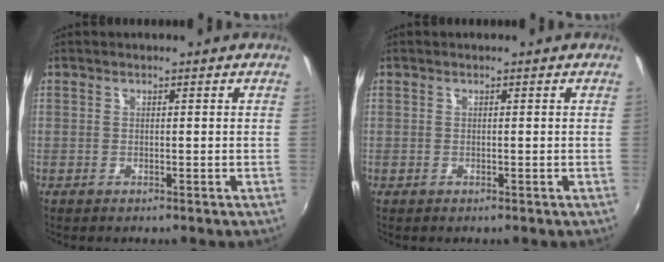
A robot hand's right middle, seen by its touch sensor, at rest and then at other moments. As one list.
[{"total": 0.0}]